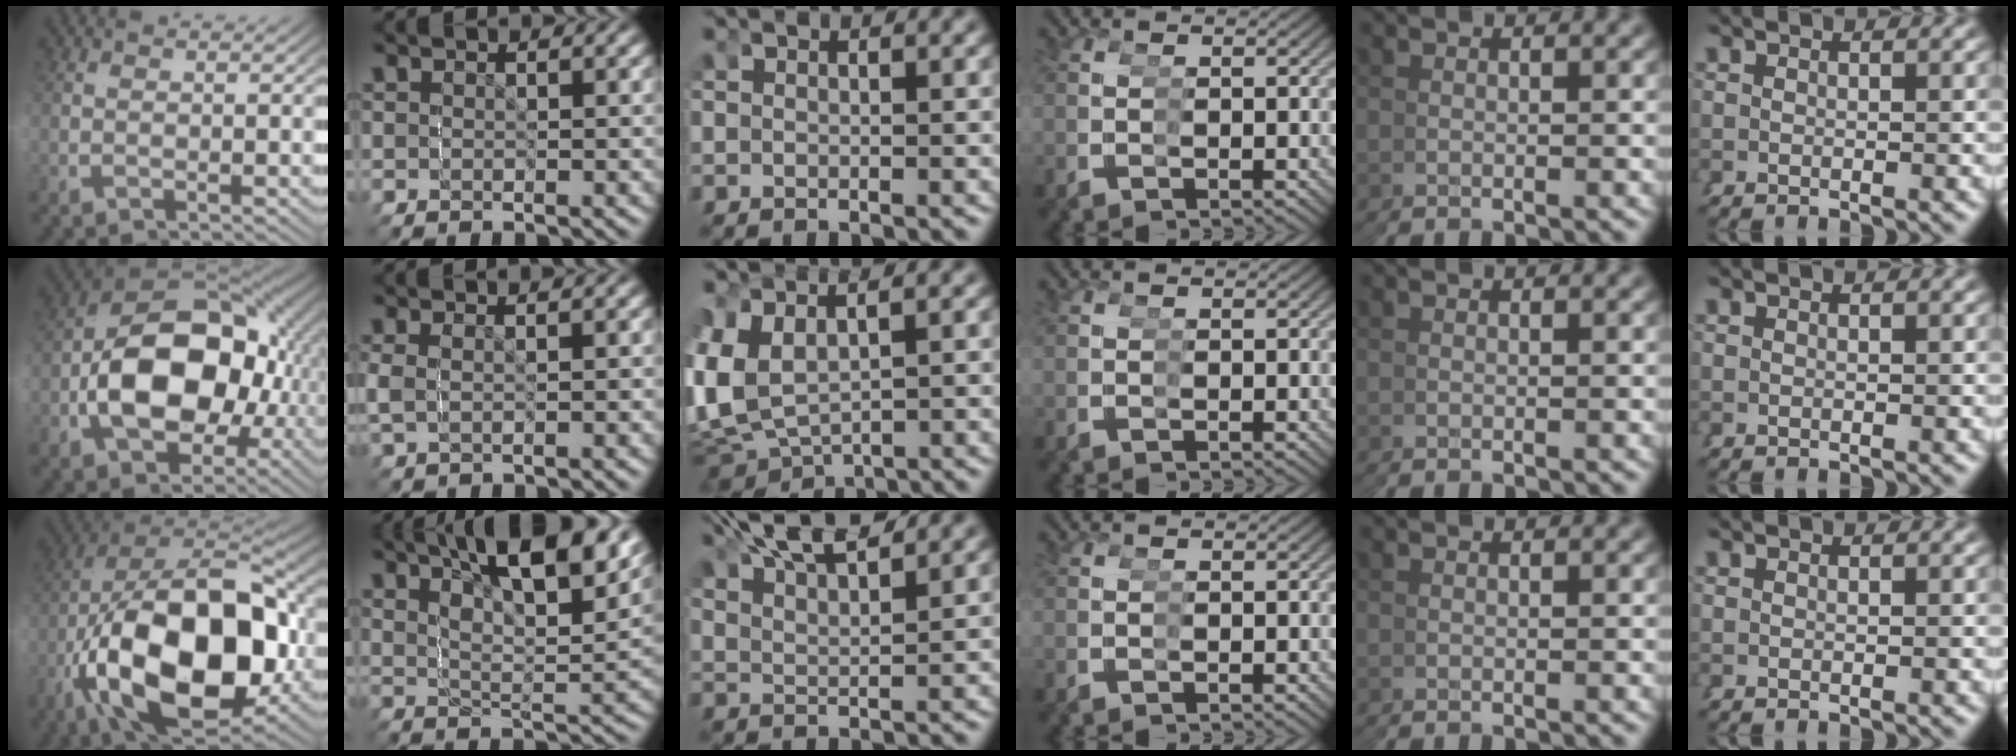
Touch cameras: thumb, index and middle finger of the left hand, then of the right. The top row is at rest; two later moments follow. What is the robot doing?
{"motion": "grasp_and_lifting", "object": "screwdriver"}